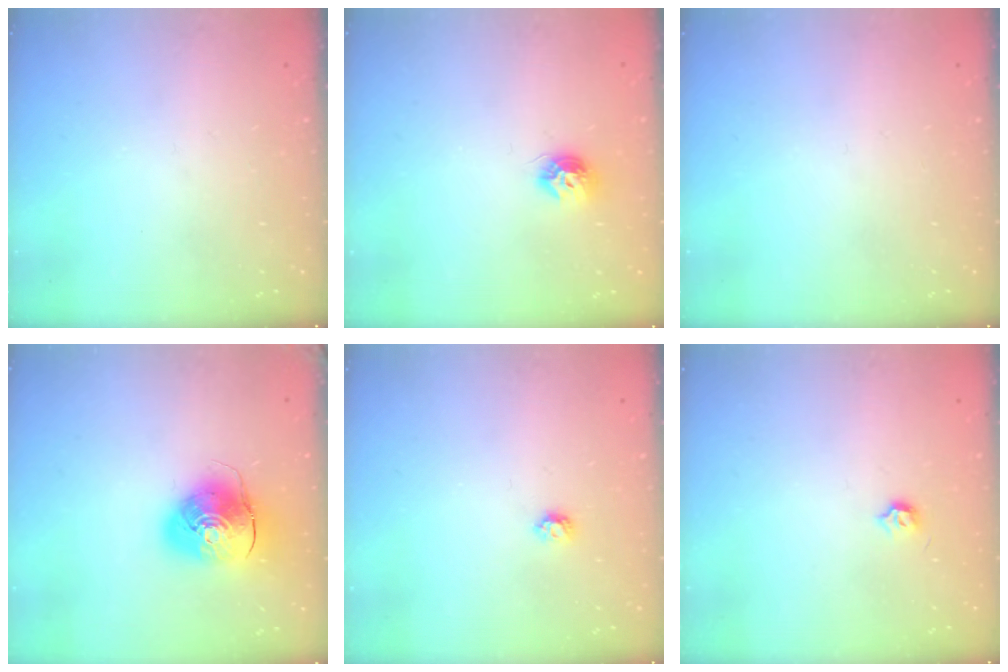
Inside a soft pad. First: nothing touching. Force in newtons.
{"total": 7.6, "press": 7.6, "slide": 0.2}
{"total": 0.0}
{"total": 10.8, "press": 10.6, "slide": 1.9}
{"total": 3.9, "press": 3.9, "slide": 0.6}
{"total": 3.7, "press": 3.6, "slide": 0.6}